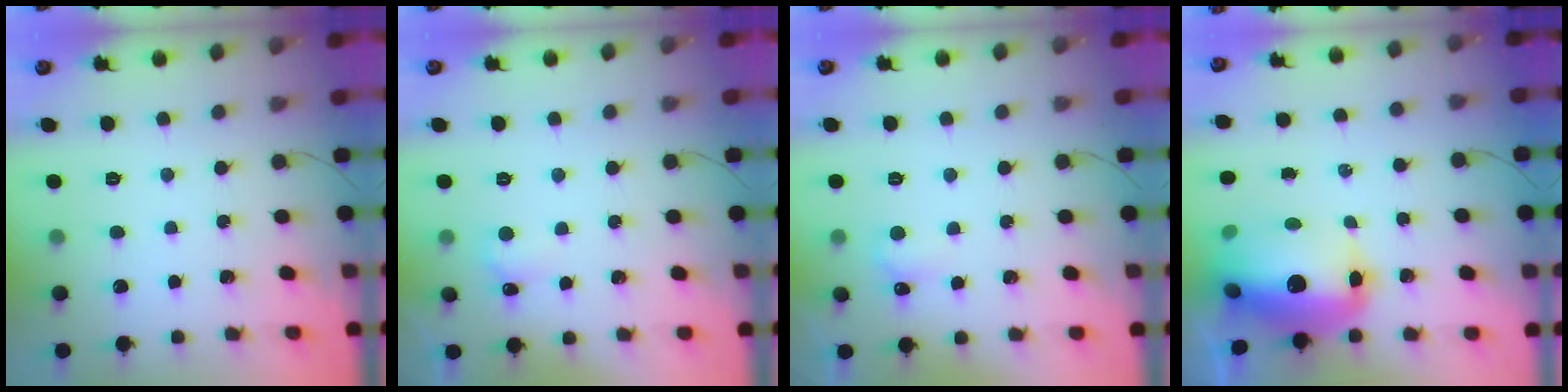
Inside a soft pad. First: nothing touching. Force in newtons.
{"total": 4.3, "press": 4.1, "slide": 1.2}
{"total": 3.7, "press": 3.5, "slide": 1.1}
{"total": 17.4, "press": 16.9, "slide": 4.3}